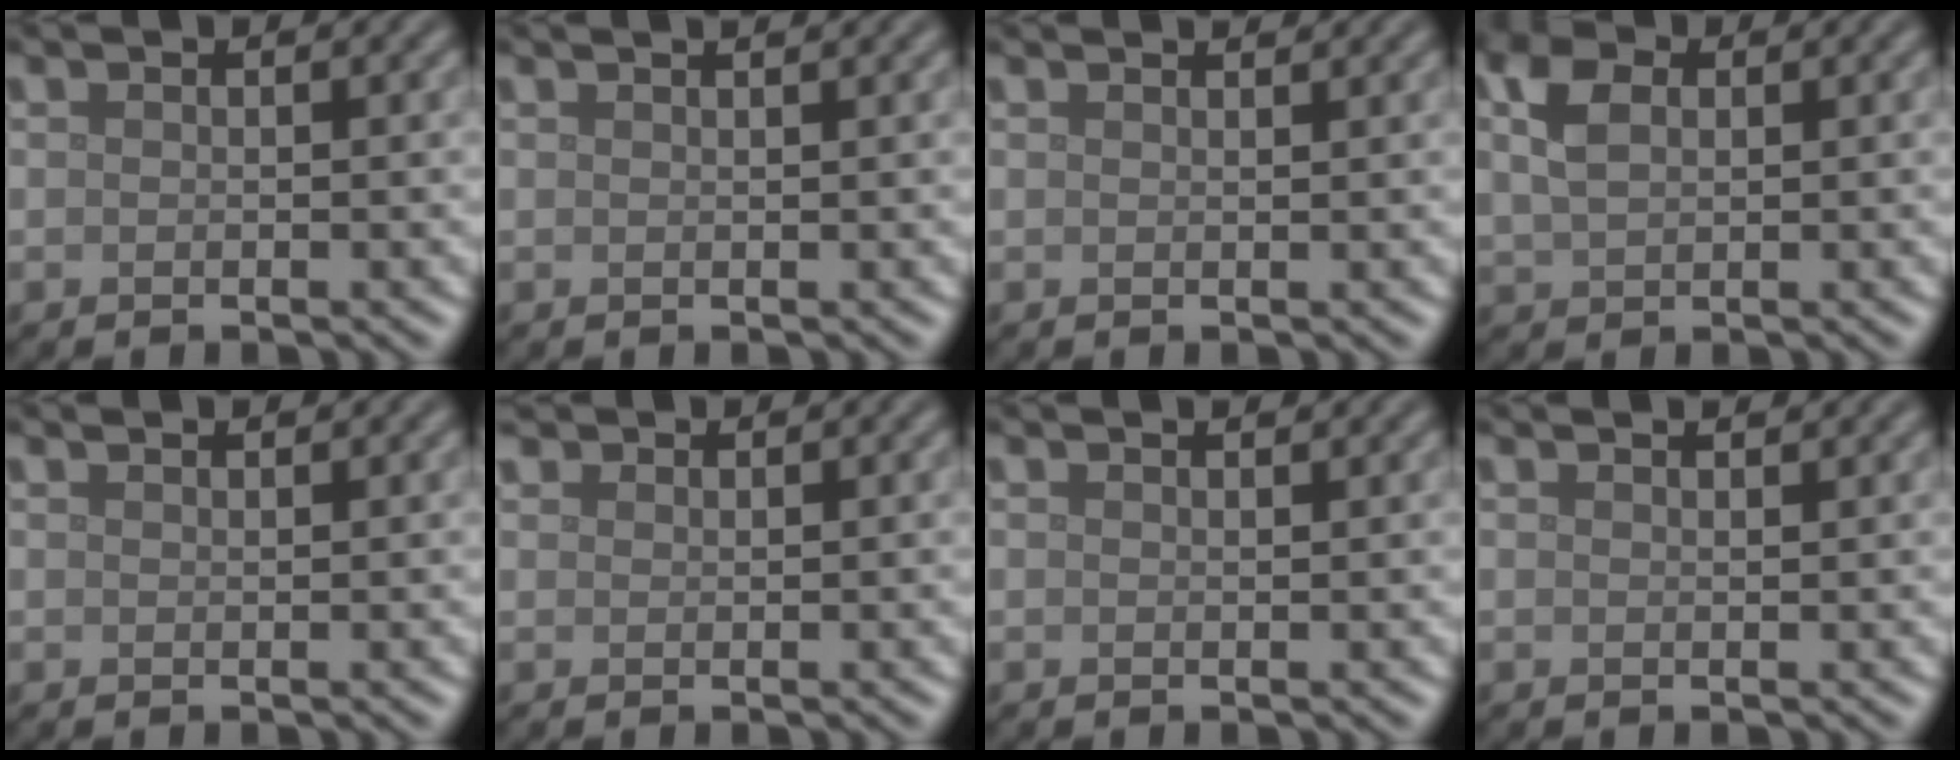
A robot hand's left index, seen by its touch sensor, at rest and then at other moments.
{"total": 1.9, "force": [1.4, 0.7, 1.0], "torque": [0.001, 0.002, -0.003]}
{"total": 1.7, "force": [1.6, 0.3, 0.5], "torque": [-0.008, 0.000, 0.014]}
{"total": 3.6, "force": [1.3, 2.4, 2.3], "torque": [-0.057, 0.006, 0.022]}
{"total": 0.9, "force": [0.9, 0.0, 0.2], "torque": [-0.005, -0.002, 0.010]}
{"total": 1.2, "force": [1.1, 0.6, 0.1], "torque": [-0.001, 0.001, 0.019]}
{"total": 1.4, "force": [1.3, 0.2, 0.5], "torque": [-0.008, -0.001, 0.011]}
{"total": 2.2, "force": [2.0, 0.5, 0.8], "torque": [-0.003, 0.002, 0.011]}